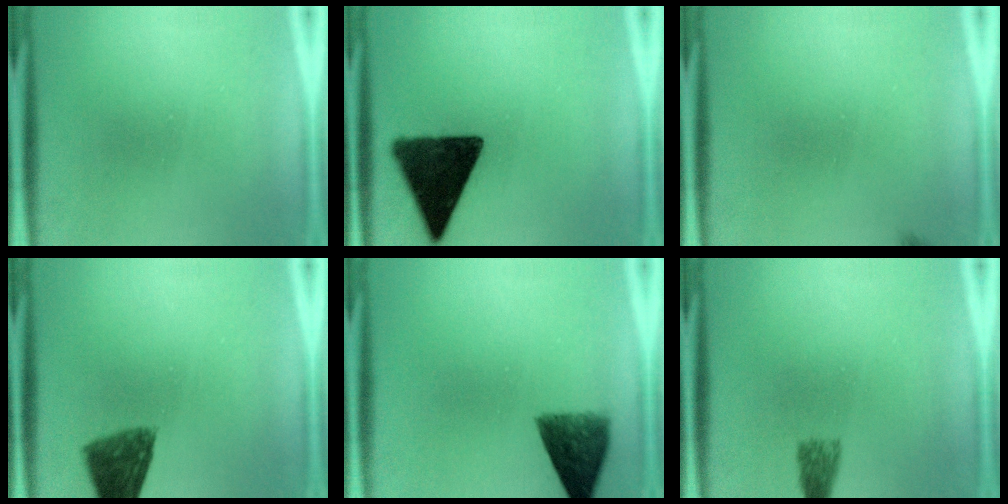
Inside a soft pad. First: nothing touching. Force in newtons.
{"total": 13.9}
{"total": 0.9}
{"total": 7.9}
{"total": 7.5}
{"total": 2.7}